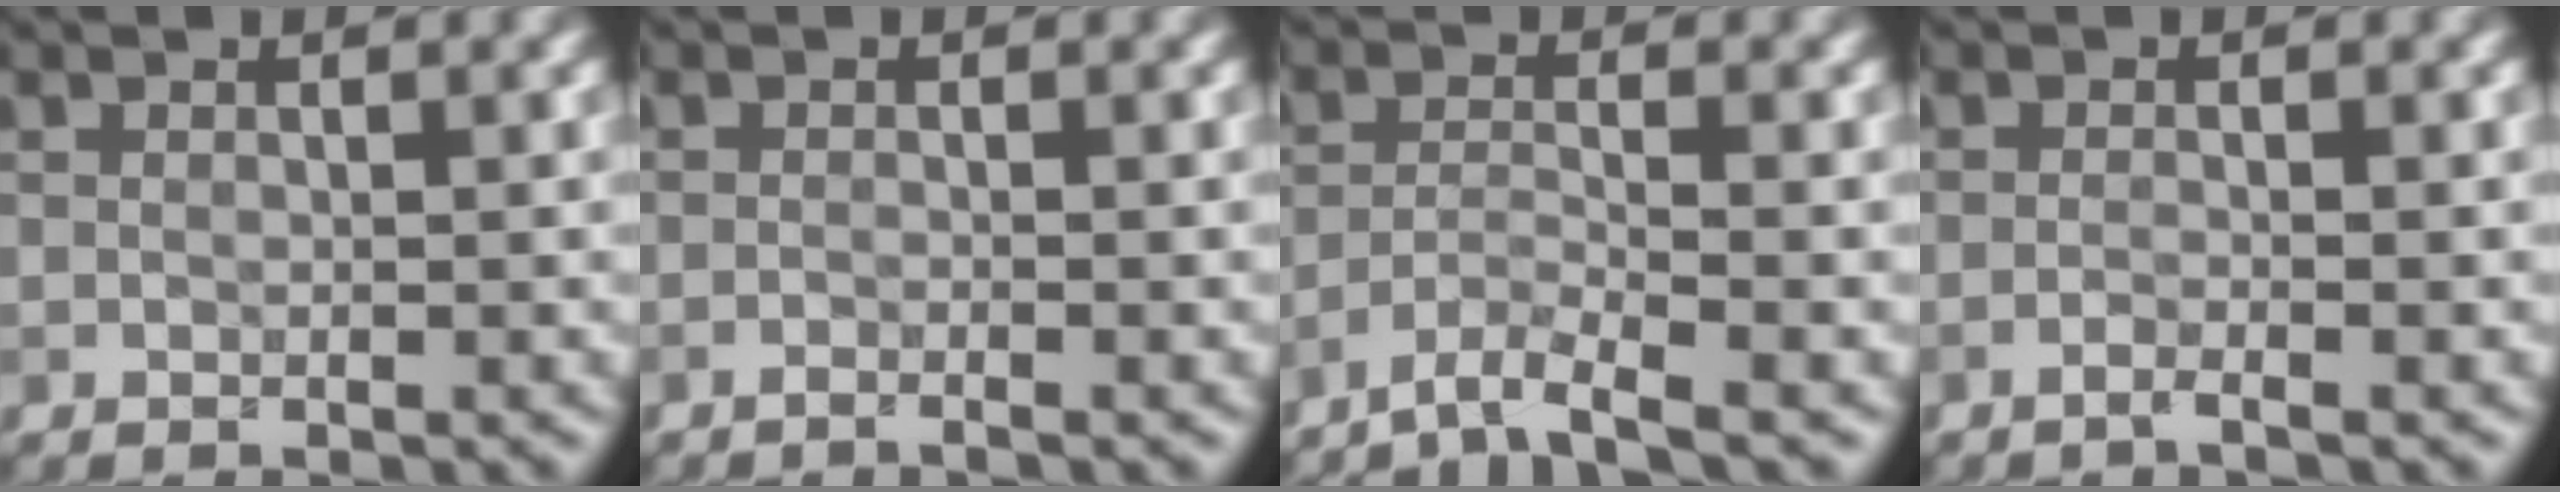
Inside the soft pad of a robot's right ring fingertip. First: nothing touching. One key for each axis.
{"total": 0.8, "fx": -0.7, "fy": 0.0, "fz": 0.5, "tx": -0.011, "ty": -0.001, "tz": -0.017}
{"total": 3.5, "fx": -2.9, "fy": 0.3, "fz": 1.9, "tx": -0.034, "ty": 0.000, "tz": -0.065}
{"total": 1.0, "fx": -0.7, "fy": 0.1, "fz": 0.7, "tx": -0.010, "ty": 0.000, "tz": -0.021}